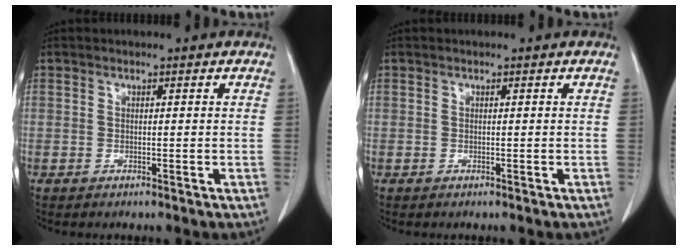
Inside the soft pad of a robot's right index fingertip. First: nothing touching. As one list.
[{"total": 0.0}]